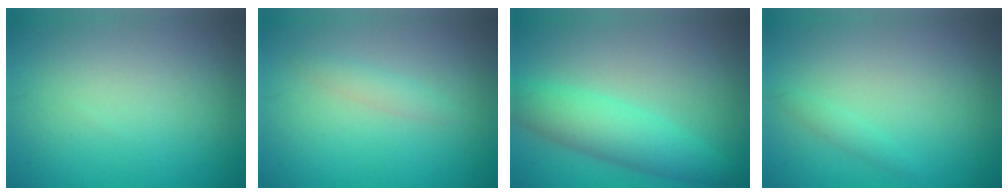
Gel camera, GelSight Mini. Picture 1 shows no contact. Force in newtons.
{"total": 1.3, "press": 1.3, "slide": 0.0}
{"total": 4.8, "press": 4.8, "slide": 0.1}
{"total": 0.8, "press": 0.8, "slide": 0.1}